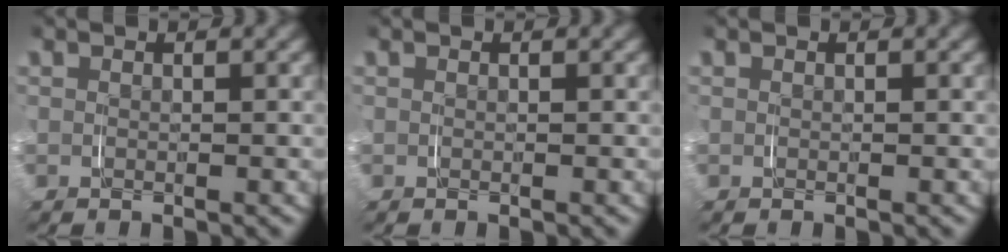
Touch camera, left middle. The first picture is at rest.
{"total": 0.0}
{"total": 0.0}